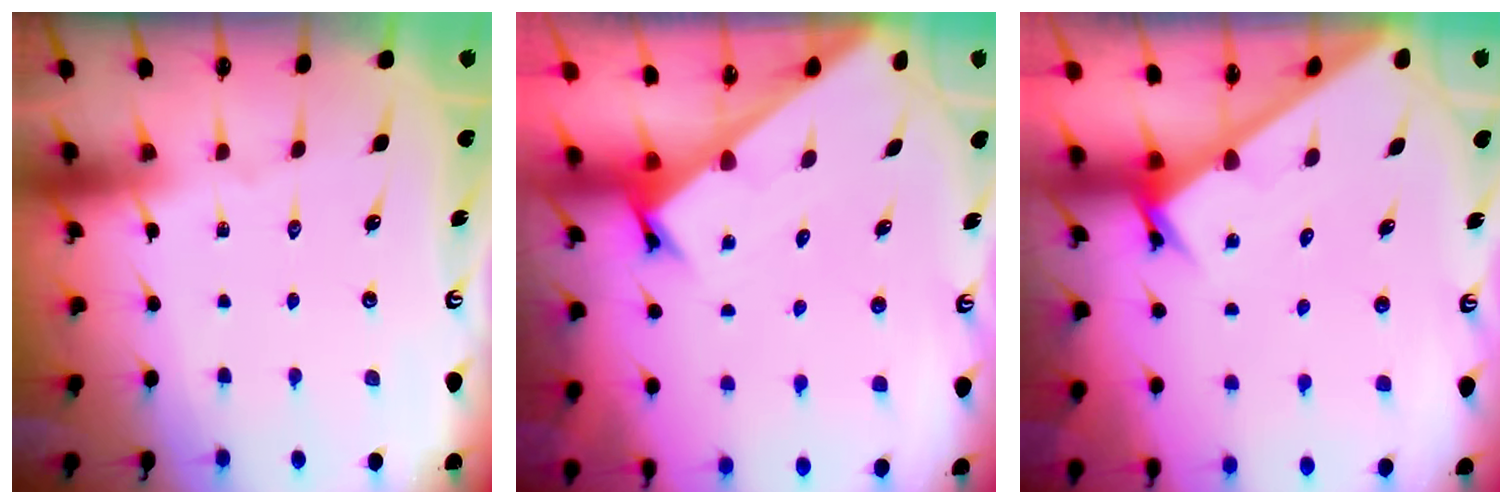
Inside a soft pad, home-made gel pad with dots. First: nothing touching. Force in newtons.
{"total": 2.4, "press": 2.4, "slide": 0.2}
{"total": 2.9, "press": 2.9, "slide": 0.1}